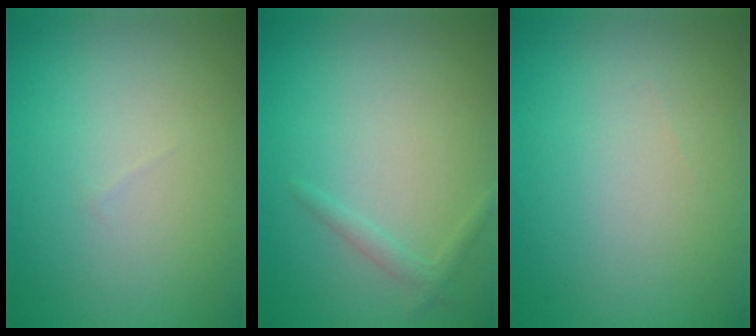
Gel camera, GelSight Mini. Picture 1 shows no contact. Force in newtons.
{"total": 1.1, "press": 1.1, "slide": 0.0}
{"total": 0.0}